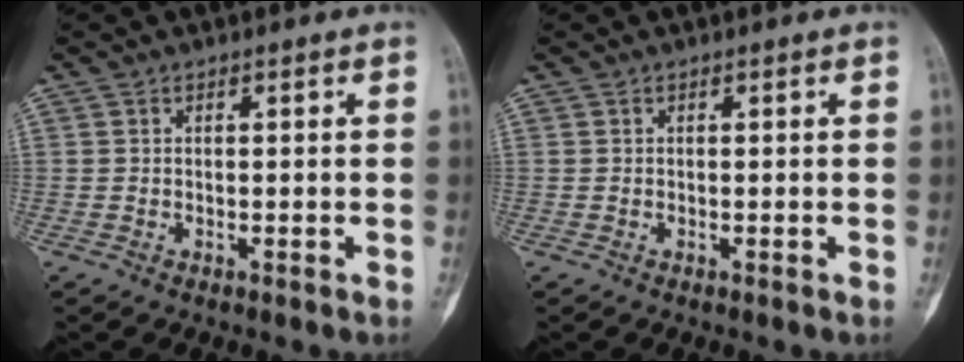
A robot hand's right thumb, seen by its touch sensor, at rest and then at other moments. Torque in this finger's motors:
{"motor_torque": [0.00, 0.00, 0.01, -0.01, 0.00]}